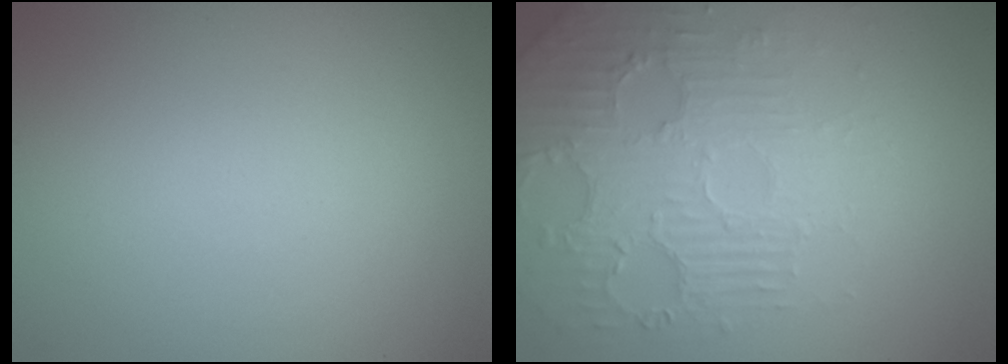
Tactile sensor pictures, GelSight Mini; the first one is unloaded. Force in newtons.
{"total": 4.7, "press": 3.7, "slide": 2.8}